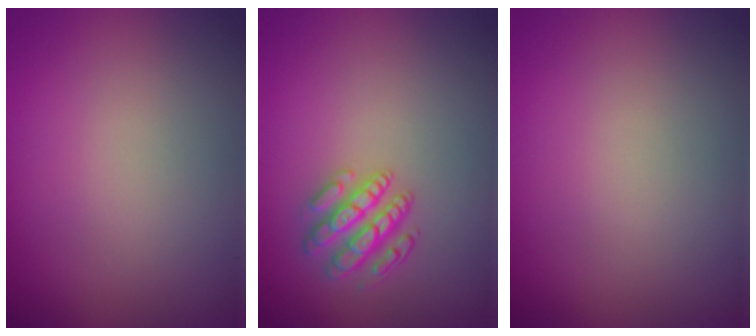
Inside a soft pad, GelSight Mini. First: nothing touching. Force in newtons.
{"total": 2.9, "press": 2.9, "slide": 0.7}
{"total": 0.0}